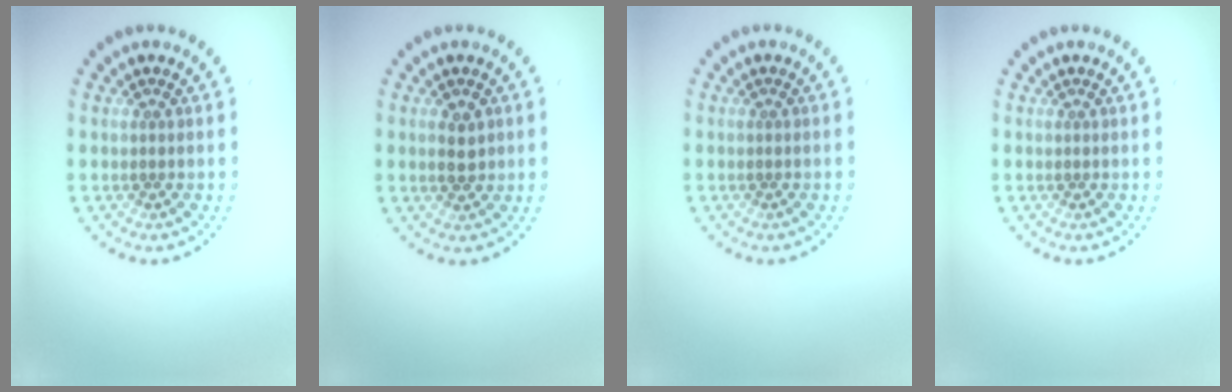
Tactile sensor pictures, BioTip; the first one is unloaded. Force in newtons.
{"total": 1.9, "press": 1.9, "slide": 0.2}
{"total": 0.0}
{"total": 0.0}